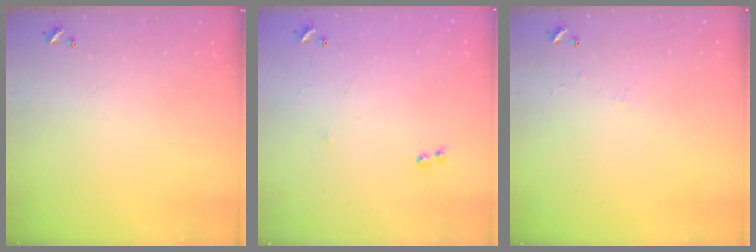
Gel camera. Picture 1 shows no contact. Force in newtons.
{"total": 6.4, "press": 6.4, "slide": 1.0}
{"total": 0.9, "press": 0.7, "slide": 0.5}